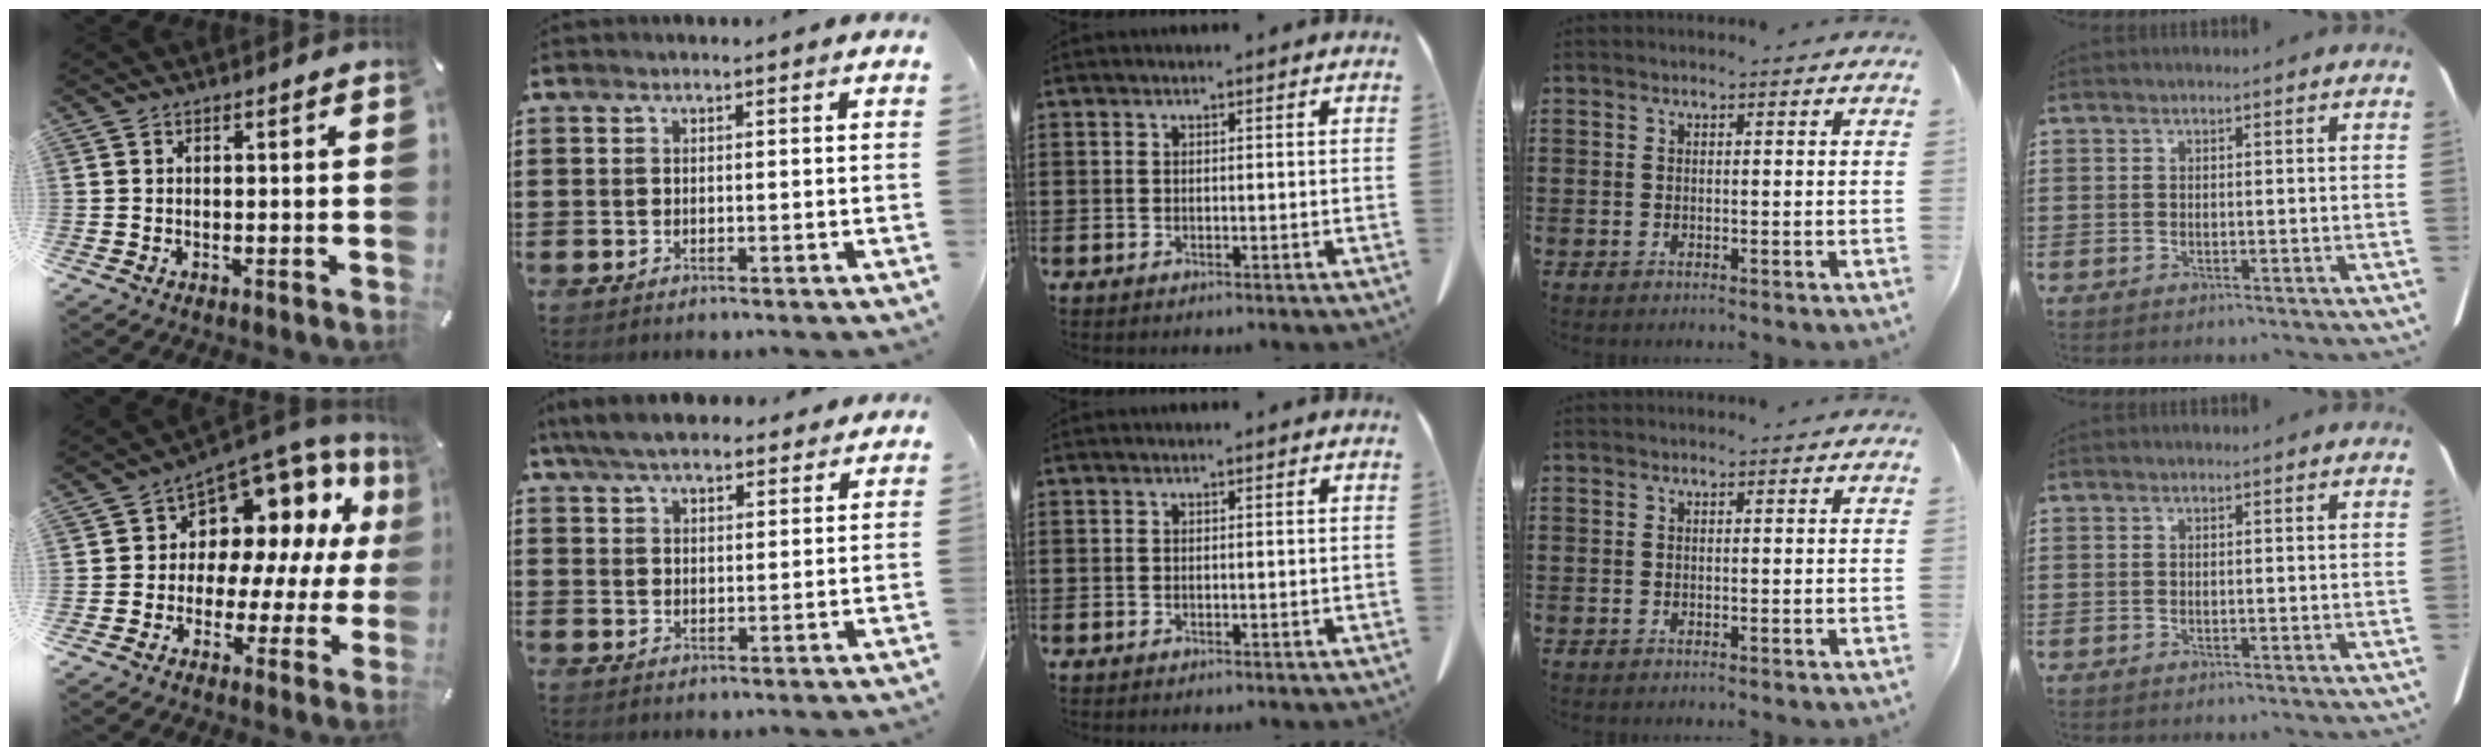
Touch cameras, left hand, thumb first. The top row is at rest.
{"thumb": {"total": 9.0, "force": [5.0, 6.8, 3.3], "torque": [-0.059, -0.066, 0.094]}, "index": {"total": 6.5, "force": [5.6, 2.1, 2.5], "torque": [-0.067, -0.005, 0.106]}}